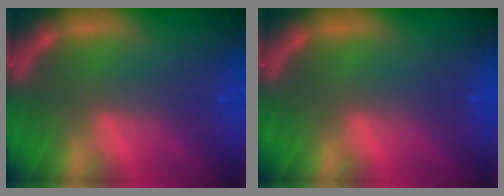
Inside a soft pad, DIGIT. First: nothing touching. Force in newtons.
{"total": 0.0}